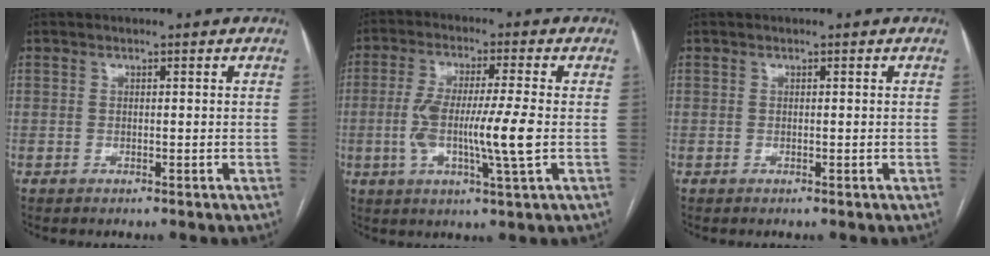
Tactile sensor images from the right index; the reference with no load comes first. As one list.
[{"total": 10.8, "force": [-1.3, 0.3, 10.7], "torque": [-0.207, -0.002, -0.028]}, {"total": 0.0}]